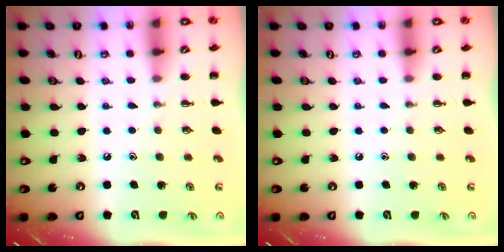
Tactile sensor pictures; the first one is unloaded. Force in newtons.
{"total": 0.0}